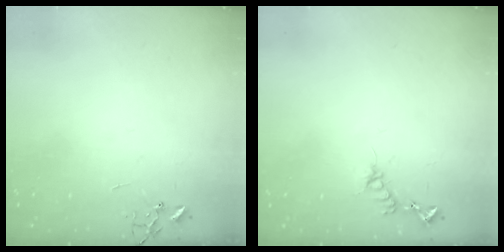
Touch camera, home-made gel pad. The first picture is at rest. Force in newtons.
{"total": 8.7, "press": 8.6, "slide": 0.7}